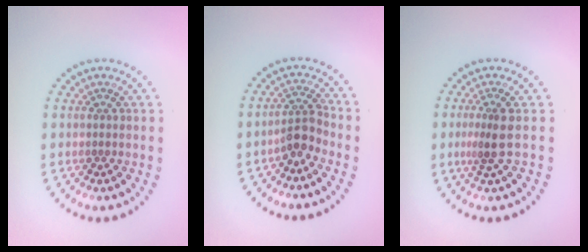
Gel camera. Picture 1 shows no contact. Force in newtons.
{"total": 2.4, "press": 1.8, "slide": 1.6}
{"total": 2.3, "press": 1.8, "slide": 1.5}